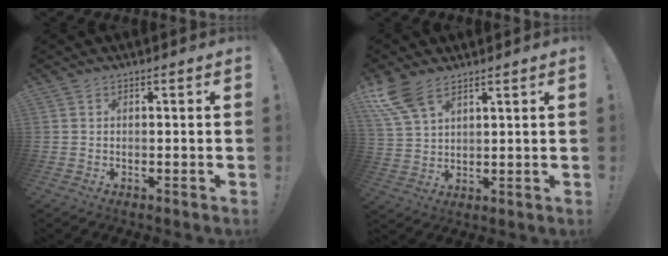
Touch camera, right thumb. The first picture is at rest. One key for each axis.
{"total": 9.5, "fx": 6.2, "fy": 4.6, "fz": 5.5, "tx": -0.111, "ty": -0.023, "tz": 0.120}